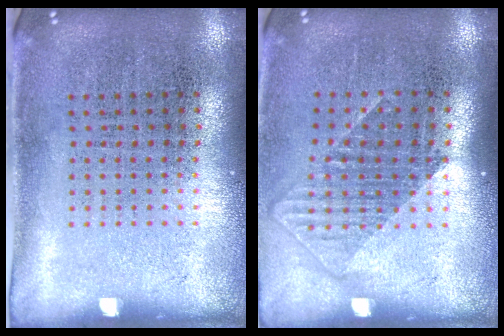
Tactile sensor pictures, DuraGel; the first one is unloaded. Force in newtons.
{"total": 1.3, "press": 0.9, "slide": 0.9}